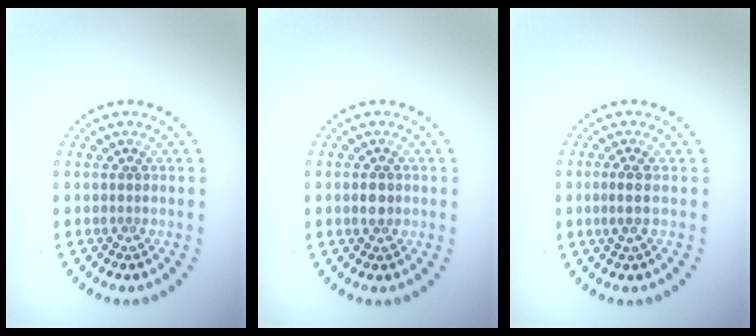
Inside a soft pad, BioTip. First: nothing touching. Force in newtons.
{"total": 1.5, "press": 1.5, "slide": 0.2}
{"total": 1.6, "press": 1.3, "slide": 1.0}